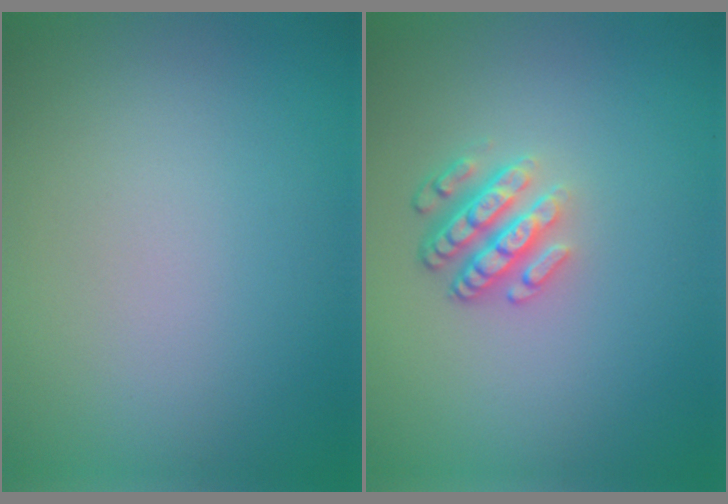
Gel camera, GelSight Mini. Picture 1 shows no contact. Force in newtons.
{"total": 3.6, "press": 2.6, "slide": 2.5}